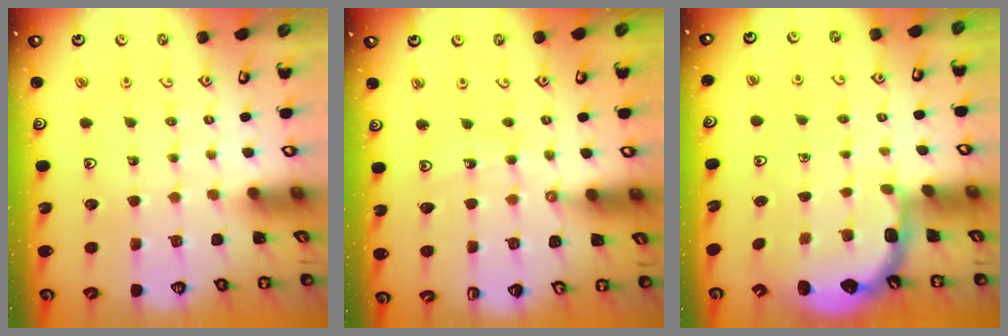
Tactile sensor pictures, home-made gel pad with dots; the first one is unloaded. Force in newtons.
{"total": 10.2, "press": 10.1, "slide": 1.3}
{"total": 2.2, "press": 1.8, "slide": 1.3}